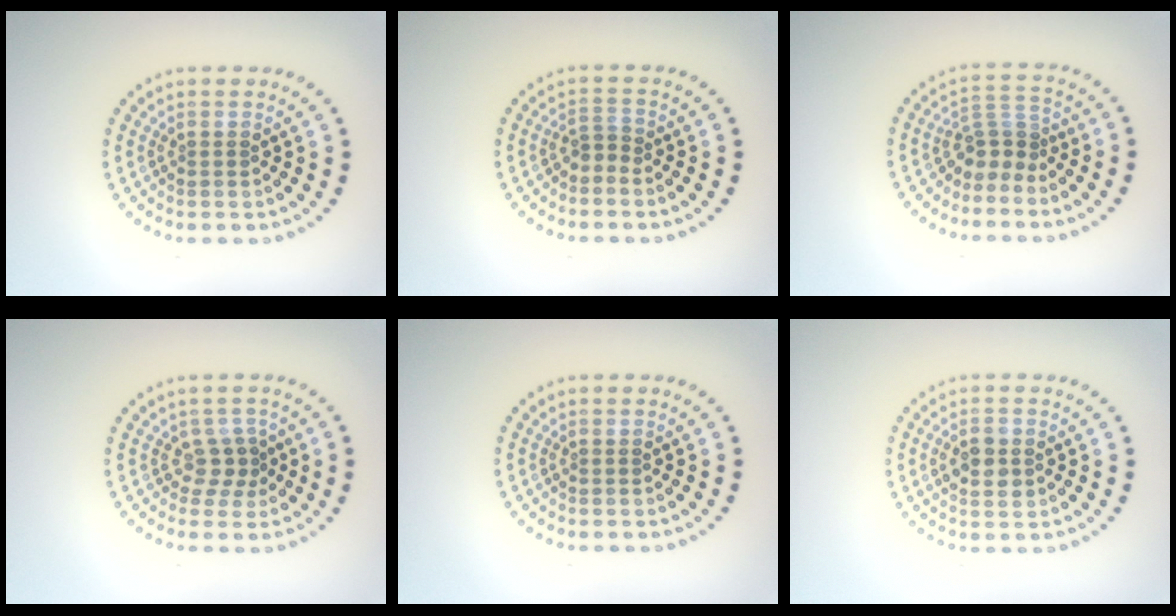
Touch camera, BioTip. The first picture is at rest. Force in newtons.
{"total": 1.4, "press": 0.9, "slide": 1.1}
{"total": 2.8, "press": 1.8, "slide": 2.2}
{"total": 2.0, "press": 1.5, "slide": 1.3}
{"total": 0.0}
{"total": 2.5, "press": 2.5, "slide": 0.1}